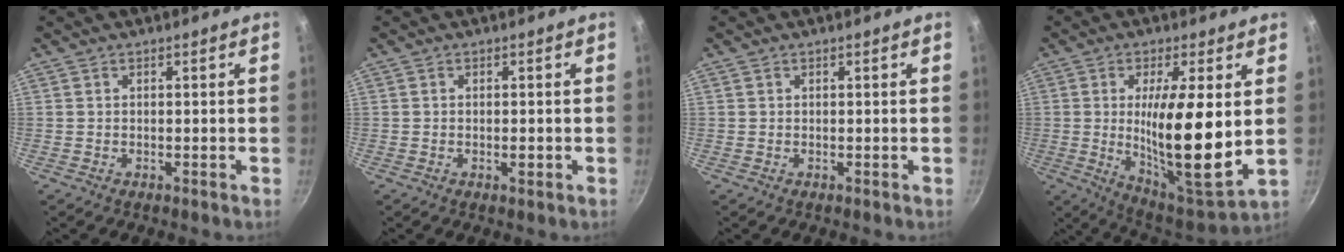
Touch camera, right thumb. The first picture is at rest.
{"total": 1.3, "force": [-0.4, 0.5, 1.2], "torque": [-0.020, 0.000, -0.006]}
{"total": 0.0}
{"total": 18.2, "force": [1.0, 4.3, 17.7], "torque": [-0.294, -0.037, 0.020]}